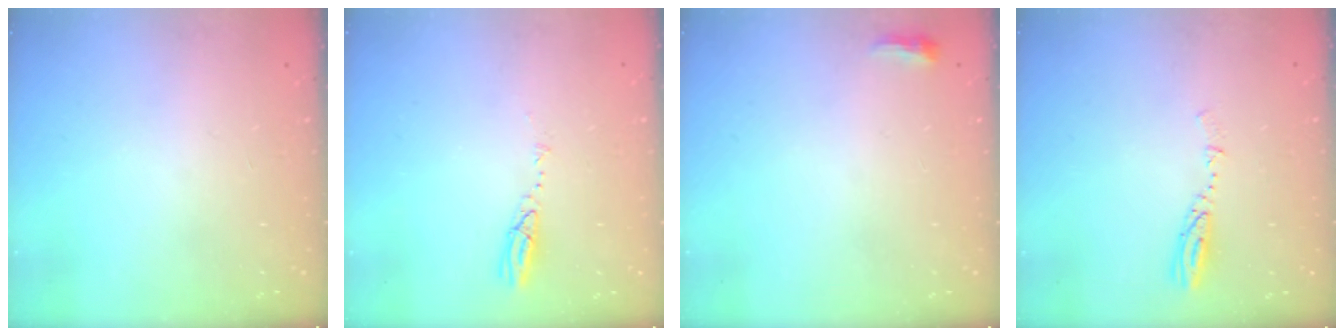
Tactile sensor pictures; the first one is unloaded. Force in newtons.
{"total": 3.9, "press": 3.9, "slide": 0.4}
{"total": 3.4, "press": 3.3, "slide": 0.8}
{"total": 3.8, "press": 3.7, "slide": 0.2}